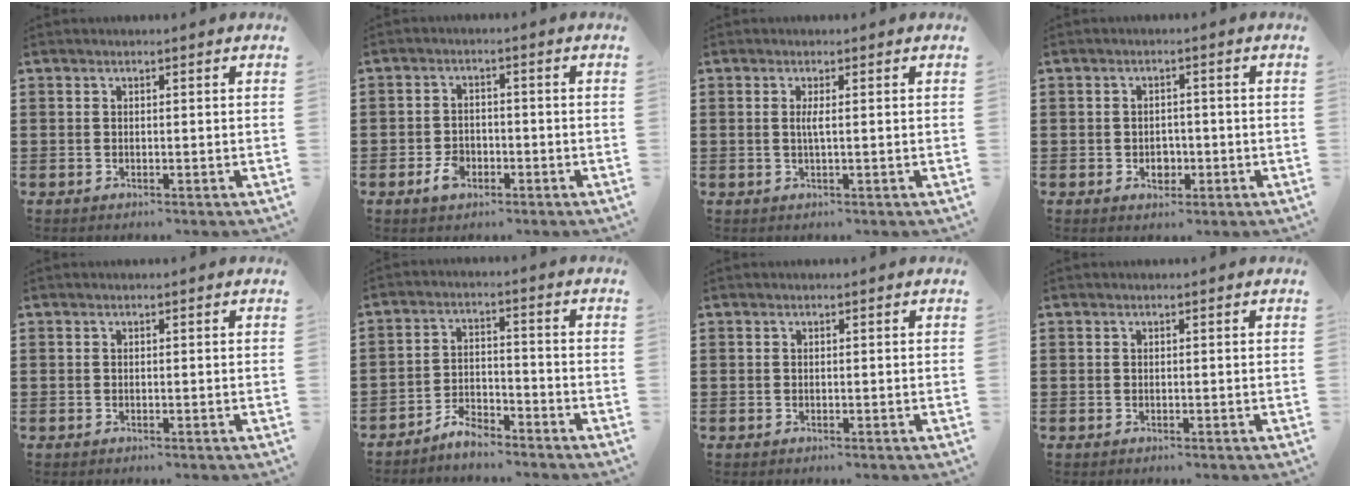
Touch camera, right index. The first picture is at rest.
{"total": 3.5, "force": [-1.6, 2.3, 2.1], "torque": [-0.055, -0.002, -0.034]}
{"total": 1.7, "force": [0.1, 0.0, 1.7], "torque": [-0.034, -0.003, 0.000]}
{"total": 2.4, "force": [-0.7, 1.9, 1.3], "torque": [-0.021, -0.002, -0.017]}
{"total": 0.0}
{"total": 4.3, "force": [-4.1, 1.0, 0.8], "torque": [-0.017, 0.014, -0.082]}
{"total": 0.0}
{"total": 0.0}